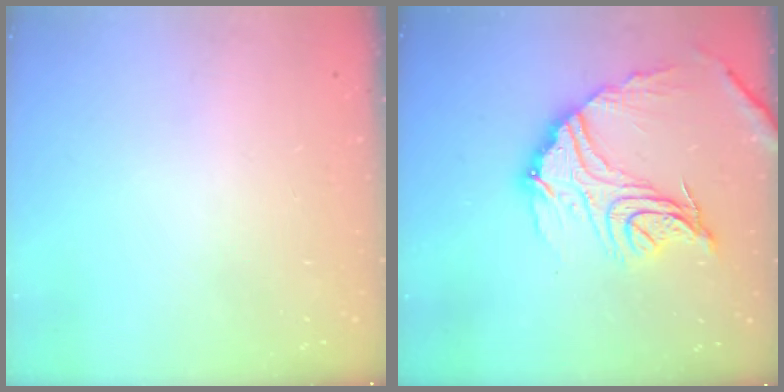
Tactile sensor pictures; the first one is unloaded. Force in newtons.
{"total": 18.2, "press": 18.1, "slide": 1.6}